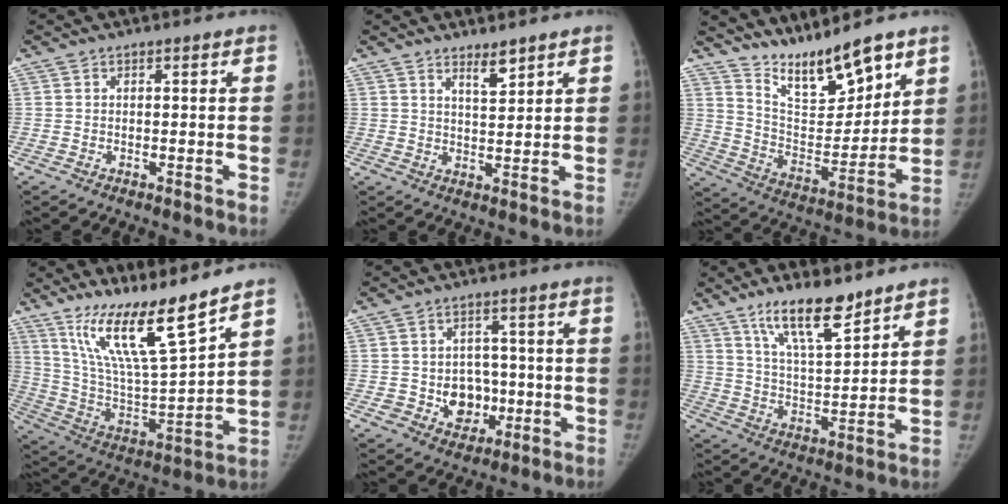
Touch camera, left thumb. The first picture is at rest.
{"total": 3.5, "force": [2.8, 0.7, 2.0], "torque": [-0.025, -0.027, 0.049]}
{"total": 14.9, "force": [11.8, 4.3, 8.1], "torque": [-0.096, -0.079, 0.218]}
{"total": 17.5, "force": [12.8, 1.8, 11.9], "torque": [-0.195, -0.078, 0.245]}
{"total": 8.7, "force": [-1.3, 7.2, 4.8], "torque": [-0.031, 0.011, -0.008]}
{"total": 12.0, "force": [8.5, 3.3, 7.8], "torque": [-0.119, -0.057, 0.159]}